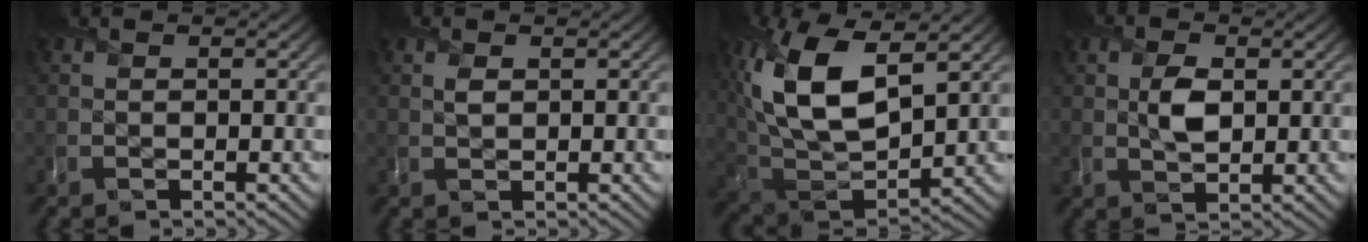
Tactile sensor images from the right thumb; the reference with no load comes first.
{"total": 0.9, "force": [0.4, 0.6, 0.5], "torque": [-0.016, -0.005, 0.010]}
{"total": 14.5, "force": [4.9, 7.0, 11.7], "torque": [-0.263, 0.004, 0.100]}
{"total": 3.5, "force": [0.4, 2.2, 2.7], "torque": [-0.059, -0.007, 0.009]}